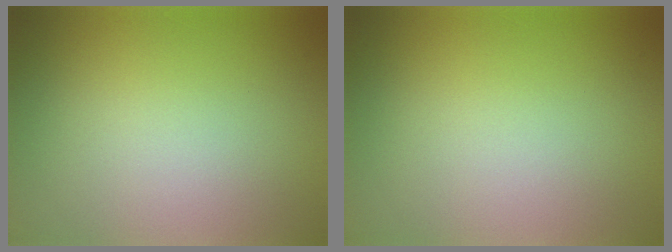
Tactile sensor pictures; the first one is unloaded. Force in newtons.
{"total": 0.0}